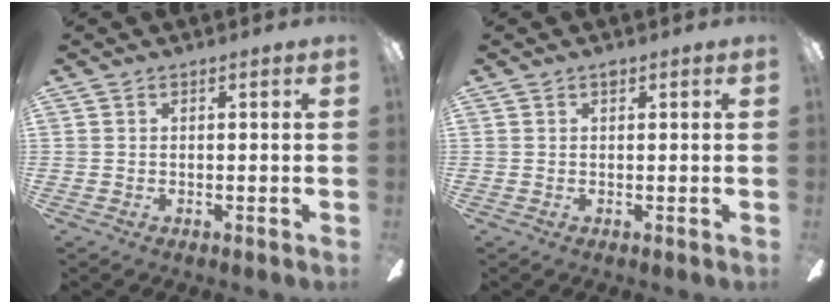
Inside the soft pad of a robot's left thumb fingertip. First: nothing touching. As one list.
[{"total": 0.7, "force": [0.4, 0.3, 0.4], "torque": [-0.009, 0.003, 0.007]}]